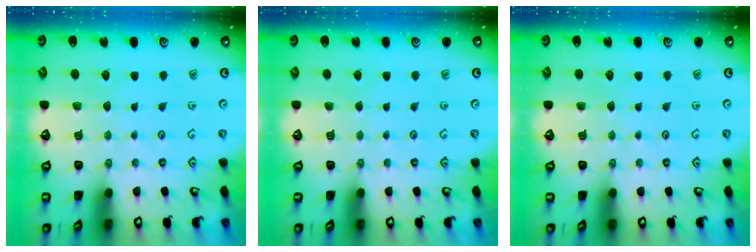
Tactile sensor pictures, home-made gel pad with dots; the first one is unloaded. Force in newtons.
{"total": 0.0}
{"total": 0.0}